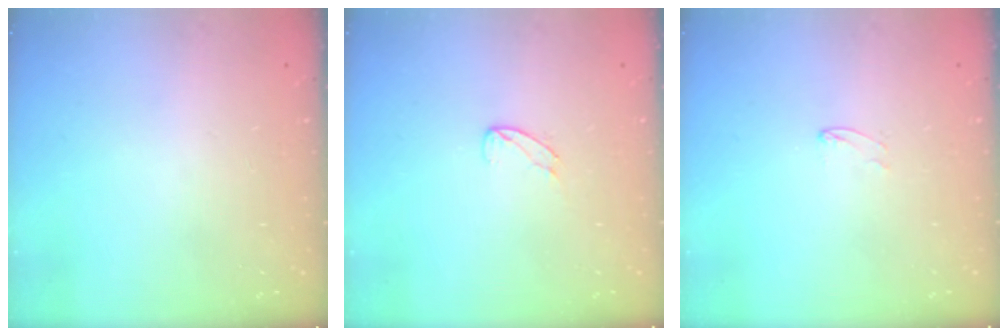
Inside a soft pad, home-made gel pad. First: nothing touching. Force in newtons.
{"total": 4.3, "press": 4.3, "slide": 0.3}
{"total": 3.4, "press": 3.4, "slide": 0.3}